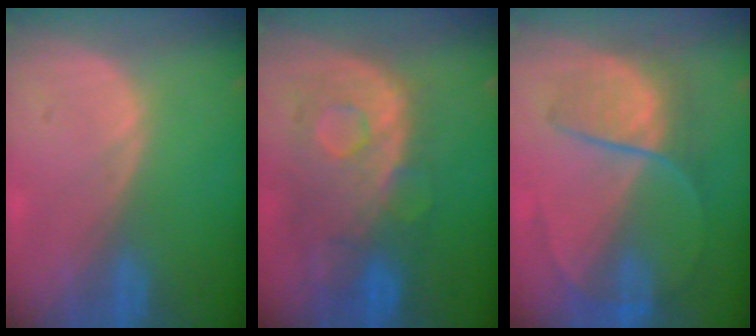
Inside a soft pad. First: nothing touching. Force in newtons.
{"total": 10.5, "press": 9.4, "slide": 4.7}
{"total": 7.1, "press": 6.7, "slide": 2.5}